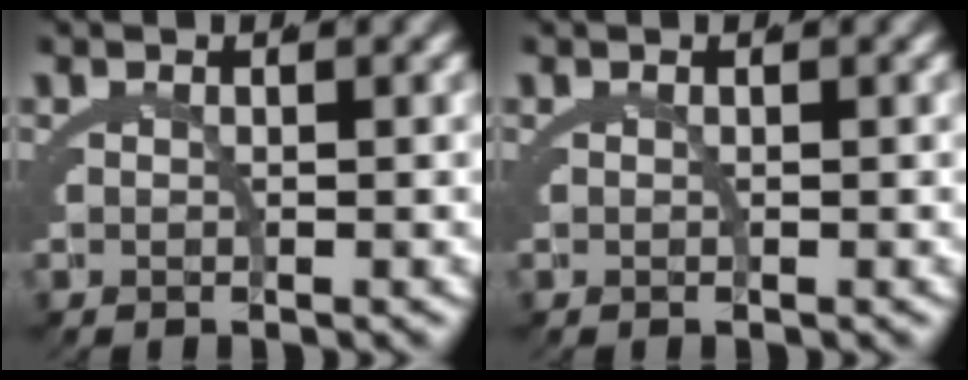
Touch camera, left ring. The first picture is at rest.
{"total": 0.0}